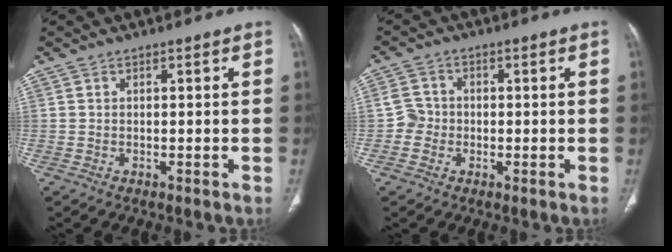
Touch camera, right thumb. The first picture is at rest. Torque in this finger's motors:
{"motor_torque": [0.16, -0.20, -0.29, -0.03, -0.06]}